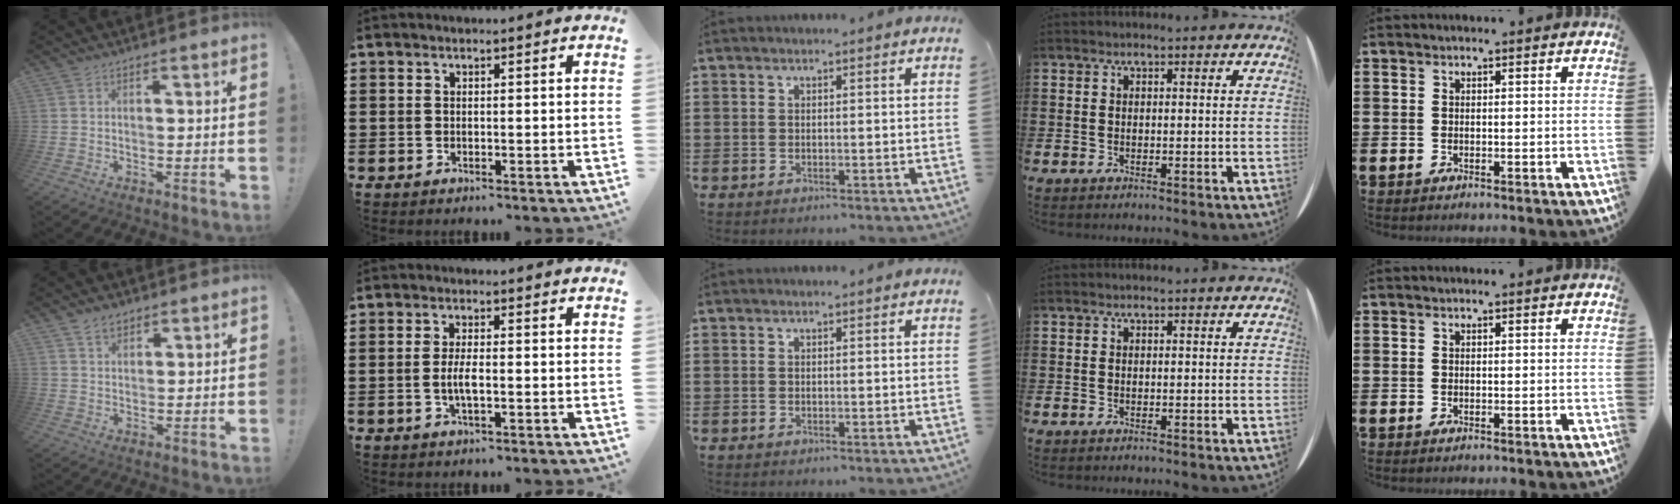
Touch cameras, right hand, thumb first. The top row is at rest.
{"thumb": {"total": 3.8, "force": [2.7, 2.3, 1.5], "torque": [-0.020, -0.012, 0.048]}, "index": {"total": 3.2, "force": [-0.6, 0.8, 3.0], "torque": [-0.067, -0.005, -0.016]}}